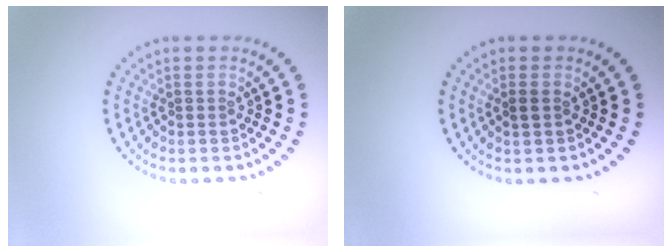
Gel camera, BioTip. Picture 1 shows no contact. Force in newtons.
{"total": 0.7, "press": 0.7, "slide": 0.2}